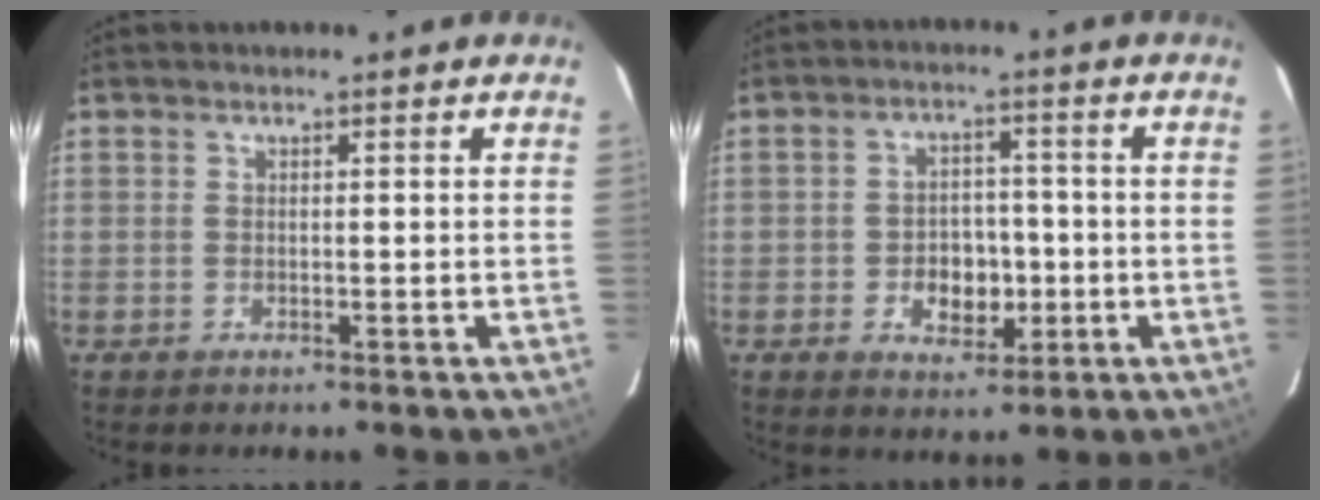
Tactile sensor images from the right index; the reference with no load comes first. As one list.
[{"total": 7.1, "force": [-2.0, 5.2, 4.3], "torque": [-0.088, 0.006, -0.022]}]